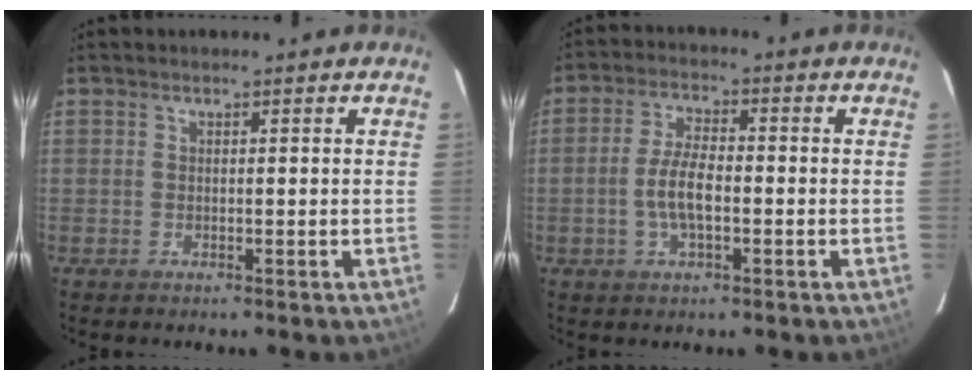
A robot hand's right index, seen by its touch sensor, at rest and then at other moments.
{"total": 5.4, "force": [-1.4, 1.9, 4.9], "torque": [-0.100, 0.002, -0.025]}